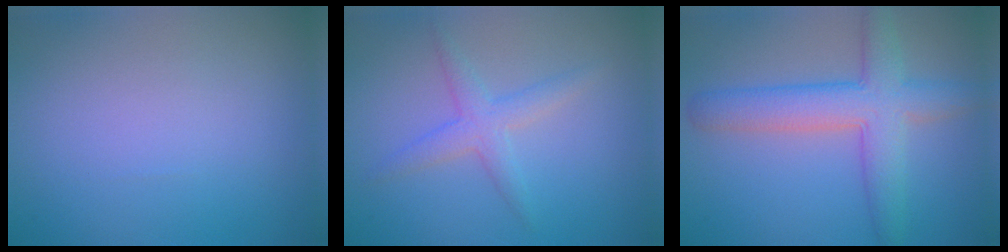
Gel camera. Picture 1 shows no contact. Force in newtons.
{"total": 2.4, "press": 2.4, "slide": 0.1}
{"total": 5.9, "press": 5.9, "slide": 0.4}